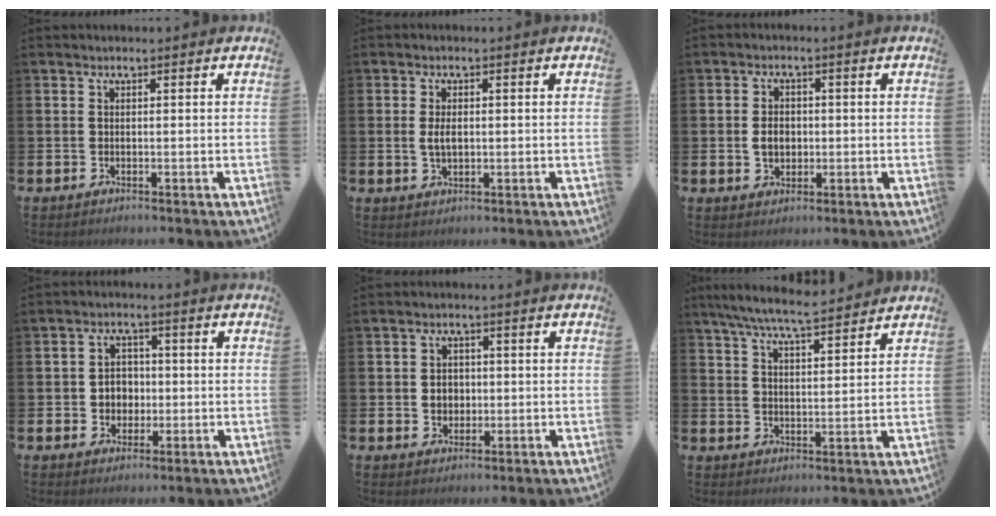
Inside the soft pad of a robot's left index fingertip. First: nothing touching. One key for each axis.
{"total": 2.5, "fx": 0.2, "fy": 1.4, "fz": 2.1, "tx": -0.028, "ty": 0.000, "tz": -0.001}
{"total": 3.3, "fx": -0.1, "fy": 2.6, "fz": 2.0, "tx": -0.022, "ty": 0.000, "tz": -0.010}
{"total": 3.6, "fx": -0.1, "fy": 3.3, "fz": 1.3, "tx": -0.023, "ty": 0.004, "tz": -0.010}
{"total": 2.7, "fx": 0.1, "fy": 2.5, "fz": 1.1, "tx": -0.007, "ty": 0.001, "tz": -0.007}
{"total": 7.3, "fx": 6.8, "fy": 0.7, "fz": 2.6, "tx": -0.061, "ty": -0.033, "tz": 0.120}